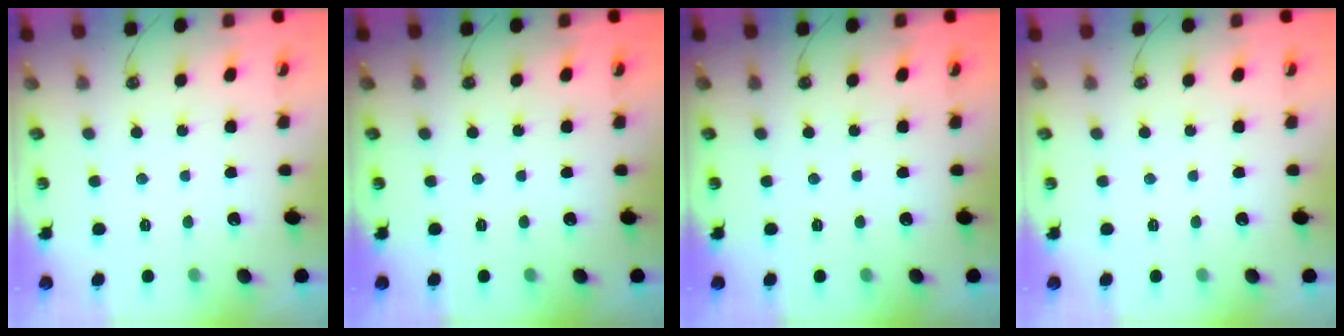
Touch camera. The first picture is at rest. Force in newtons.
{"total": 0.0}
{"total": 0.0}
{"total": 0.0}